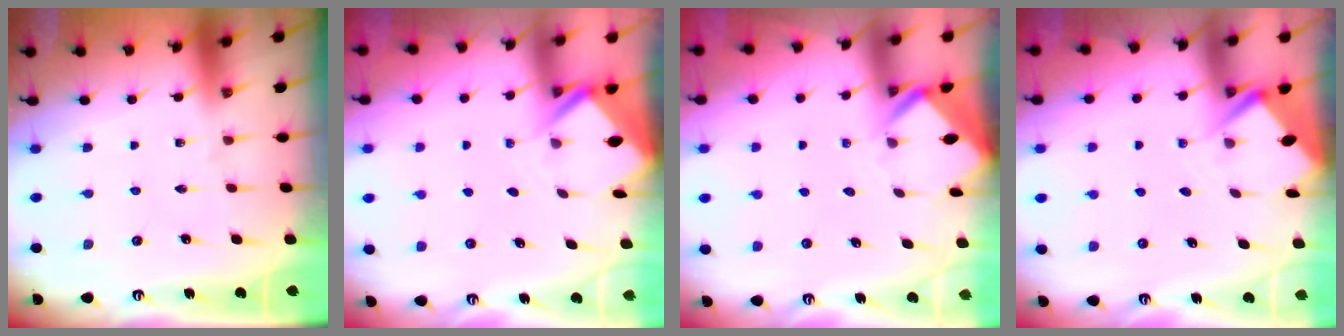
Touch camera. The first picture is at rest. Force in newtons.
{"total": 2.4, "press": 2.4, "slide": 0.1}
{"total": 2.8, "press": 2.8, "slide": 0.2}
{"total": 2.6, "press": 2.6, "slide": 0.1}